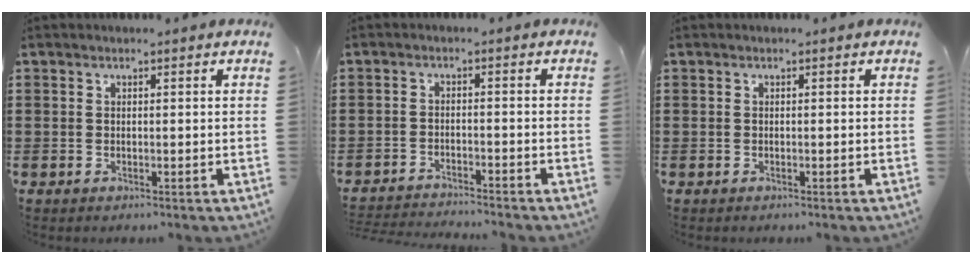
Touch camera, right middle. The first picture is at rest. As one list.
[{"total": 2.5, "force": [-2.5, -0.1, 0.2], "torque": [-0.008, -0.003, -0.053]}, {"total": 0.0}]